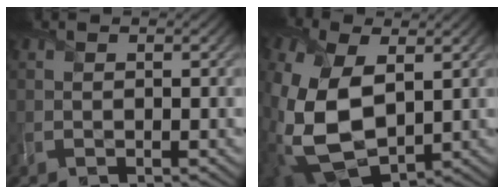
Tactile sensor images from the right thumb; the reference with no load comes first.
{"total": 16.8, "force": [-0.1, 10.9, 12.9], "torque": [-0.308, -0.044, 0.021]}